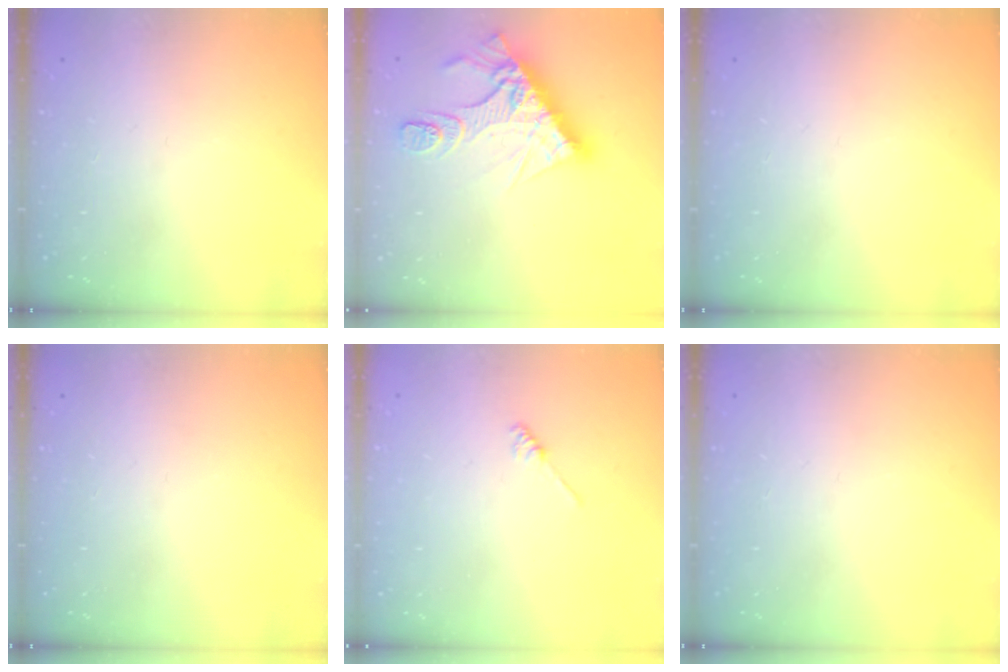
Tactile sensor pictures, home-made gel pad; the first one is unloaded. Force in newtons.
{"total": 14.5, "press": 14.4, "slide": 1.2}
{"total": 0.0}
{"total": 0.0}
{"total": 1.2, "press": 1.1, "slide": 0.3}
{"total": 0.0}